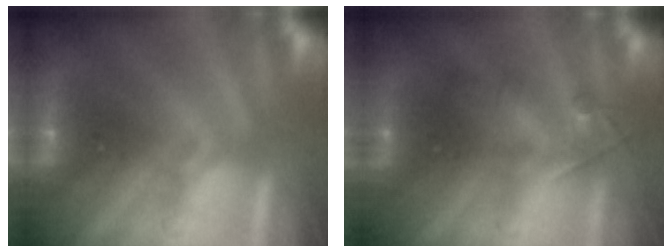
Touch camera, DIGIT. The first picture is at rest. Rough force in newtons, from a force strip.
{"total": 2.4}